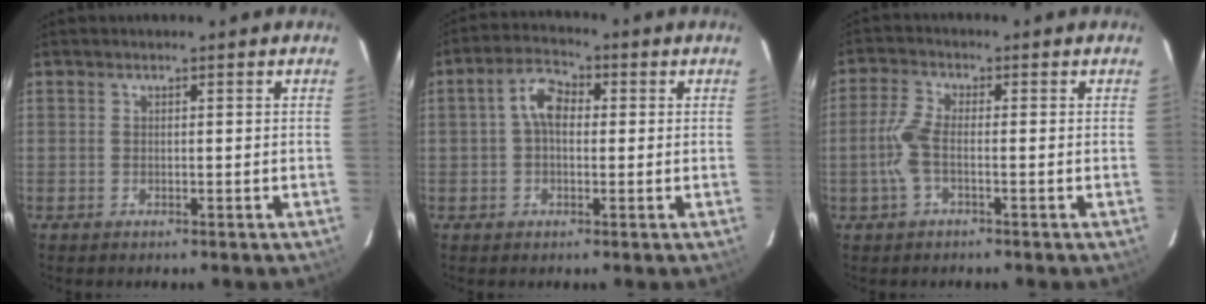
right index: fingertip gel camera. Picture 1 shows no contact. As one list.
[{"total": 5.2, "force": [0.5, 3.3, 4.0], "torque": [-0.076, 0.020, 0.008]}, {"total": 4.9, "force": [-1.4, 1.3, 4.5], "torque": [-0.106, 0.003, -0.029]}]